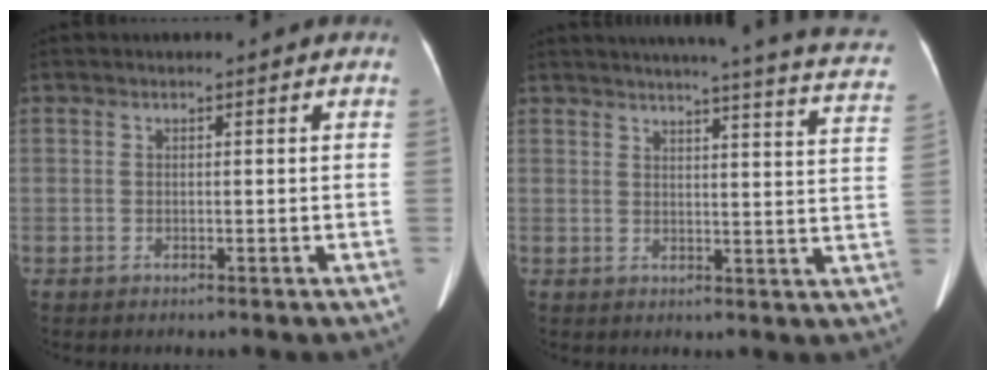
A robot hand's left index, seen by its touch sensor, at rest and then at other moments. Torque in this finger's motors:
{"motor_torque": [0.32, -1.82, 0.08, 0.08]}